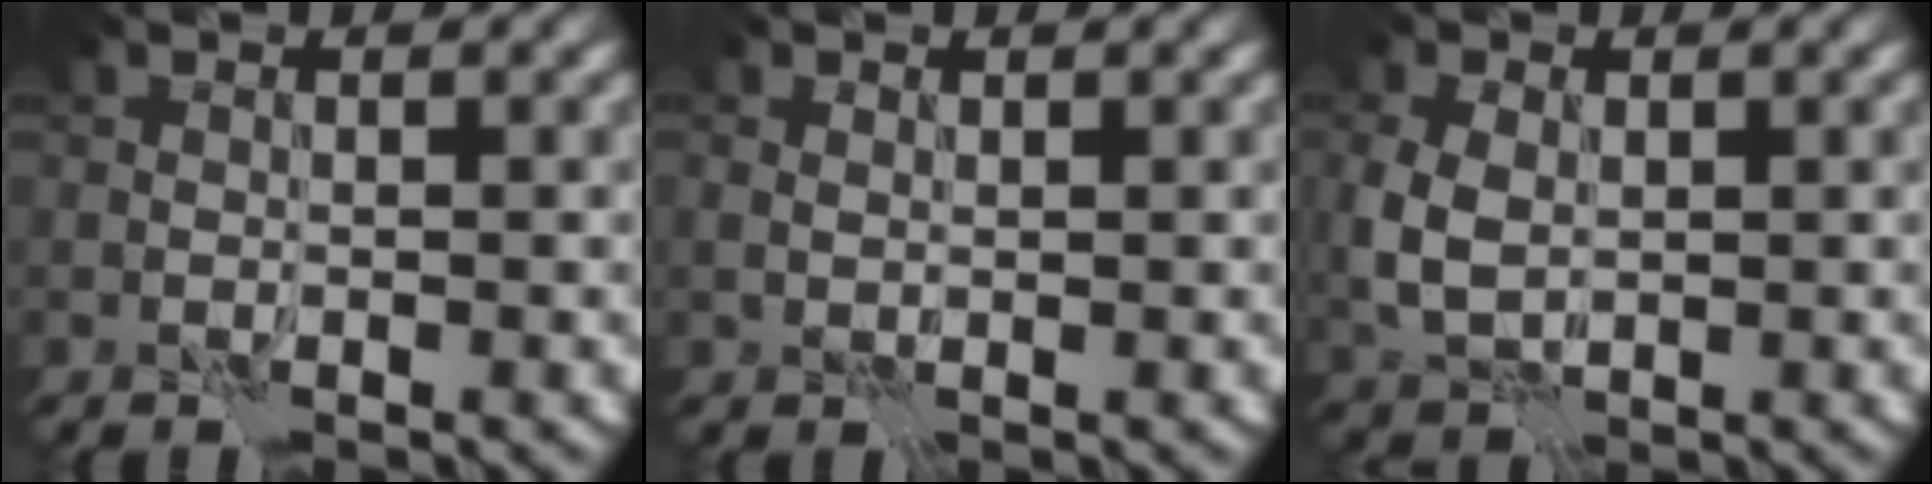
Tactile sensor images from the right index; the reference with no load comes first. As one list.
[{"total": 0.6, "force": [0.4, 0.4, 0.0], "torque": [0.000, -0.003, 0.010]}, {"total": 3.6, "force": [0.3, 2.7, 2.4], "torque": [-0.063, -0.003, 0.005]}]